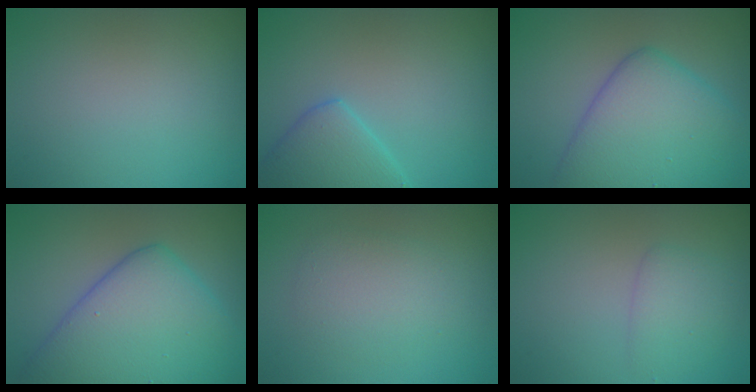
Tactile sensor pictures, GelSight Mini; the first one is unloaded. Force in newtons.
{"total": 4.1, "press": 4.1, "slide": 0.2}
{"total": 7.8, "press": 7.8, "slide": 0.3}
{"total": 9.5, "press": 9.5, "slide": 0.2}
{"total": 2.9, "press": 2.9, "slide": 0.1}
{"total": 2.0, "press": 2.0, "slide": 0.1}